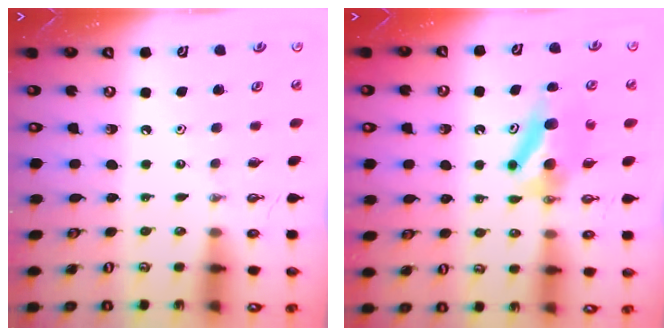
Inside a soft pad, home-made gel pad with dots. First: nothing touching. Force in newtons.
{"total": 7.5, "press": 7.0, "slide": 2.8}